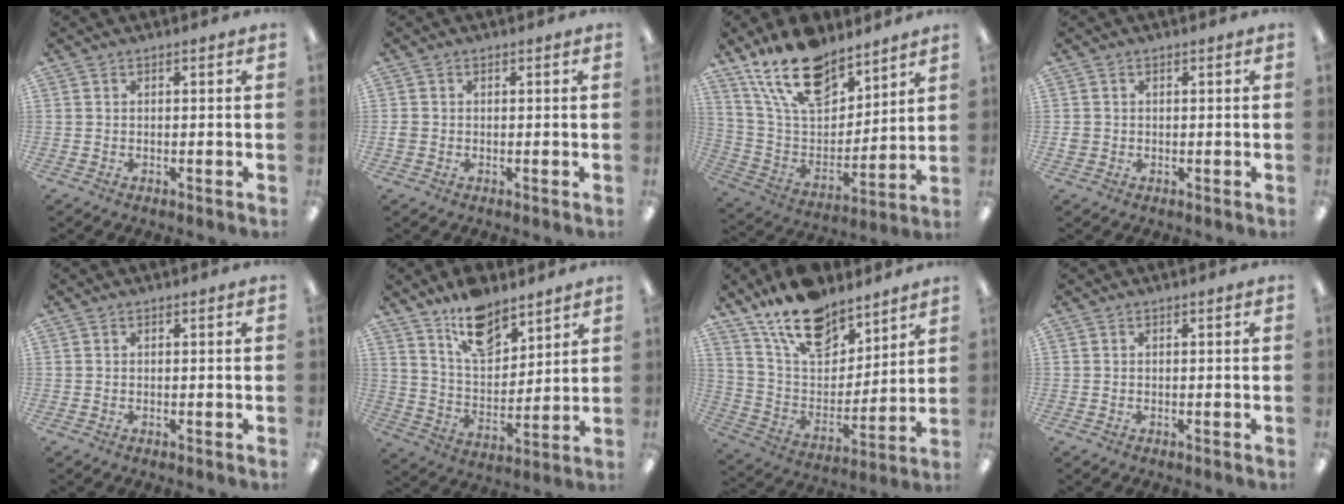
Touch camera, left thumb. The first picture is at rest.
{"total": 1.3, "force": [-0.2, 1.2, 0.4], "torque": [-0.007, 0.004, -0.006]}
{"total": 19.1, "force": [13.6, 9.4, 9.6], "torque": [-0.182, -0.070, 0.248]}
{"total": 1.6, "force": [-0.1, 1.5, 0.4], "torque": [-0.008, 0.005, -0.004]}
{"total": 0.0}
{"total": 13.1, "force": [9.8, 6.3, 6.0], "torque": [-0.098, -0.053, 0.178]}
{"total": 17.2, "force": [13.1, 8.1, 7.5], "torque": [-0.148, -0.076, 0.240]}
{"total": 0.0}